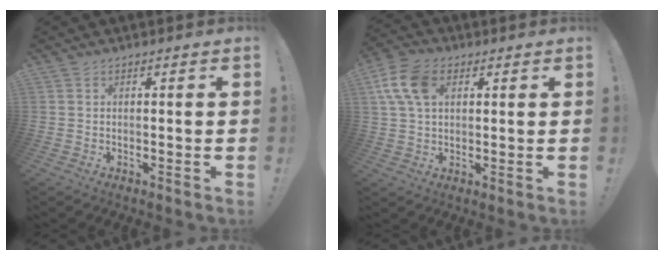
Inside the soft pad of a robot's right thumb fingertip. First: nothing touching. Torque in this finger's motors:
{"motor_torque": [0.20, 0.20, 0.22, -0.11, 0.06]}